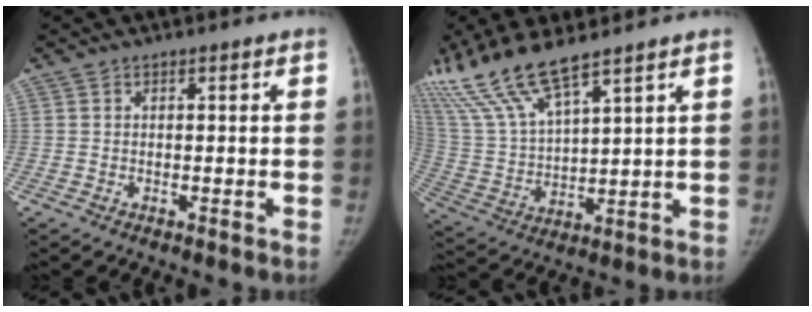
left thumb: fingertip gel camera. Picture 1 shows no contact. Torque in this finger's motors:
{"motor_torque": [0.22, 0.13, 1.45, -1.33, 0.31]}